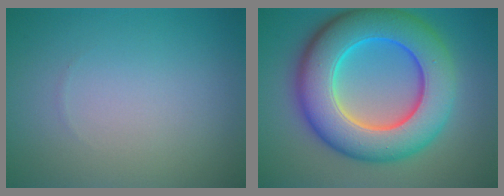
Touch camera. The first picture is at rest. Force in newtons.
{"total": 11.8, "press": 11.8, "slide": 0.2}